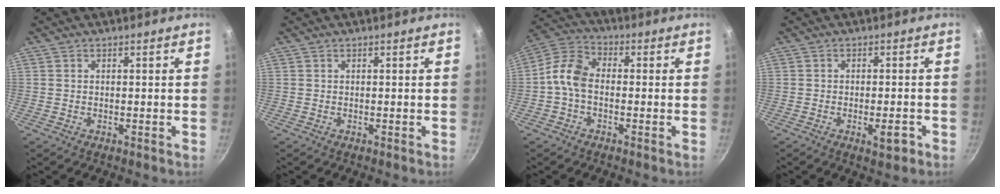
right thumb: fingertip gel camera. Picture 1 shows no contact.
{"total": 0.0}
{"total": 7.6, "force": [-1.3, 5.1, 5.5], "torque": [-0.101, 0.031, -0.044]}
{"total": 4.0, "force": [-1.8, 1.5, 3.2], "torque": [-0.037, 0.012, -0.023]}